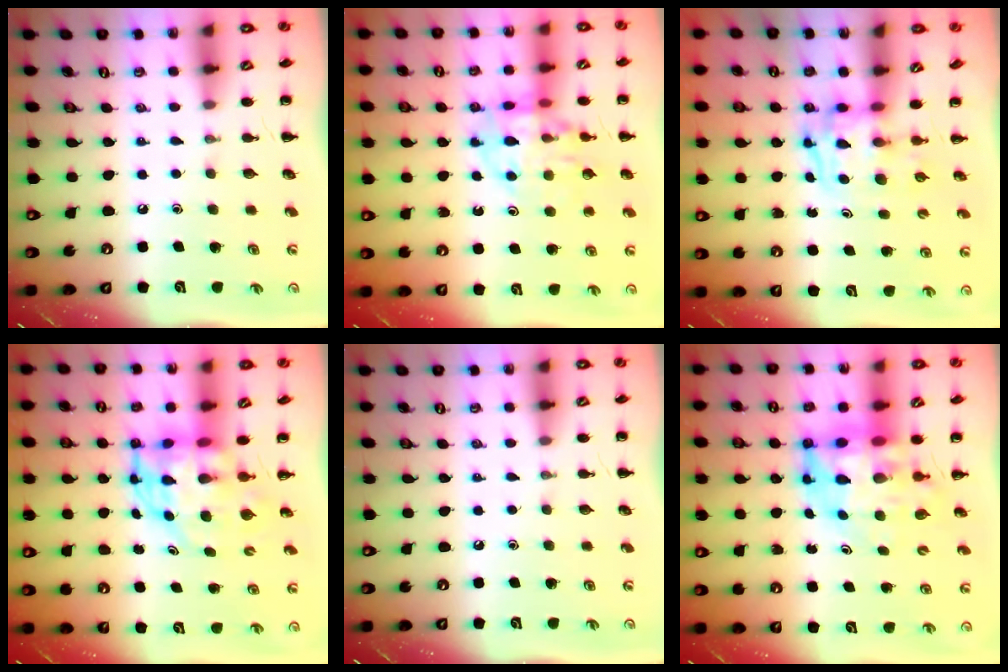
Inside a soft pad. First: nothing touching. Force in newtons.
{"total": 12.6, "press": 12.5, "slide": 2.2}
{"total": 3.4, "press": 3.3, "slide": 0.6}
{"total": 5.6, "press": 5.4, "slide": 1.5}
{"total": 0.0}
{"total": 9.2, "press": 8.7, "slide": 2.7}